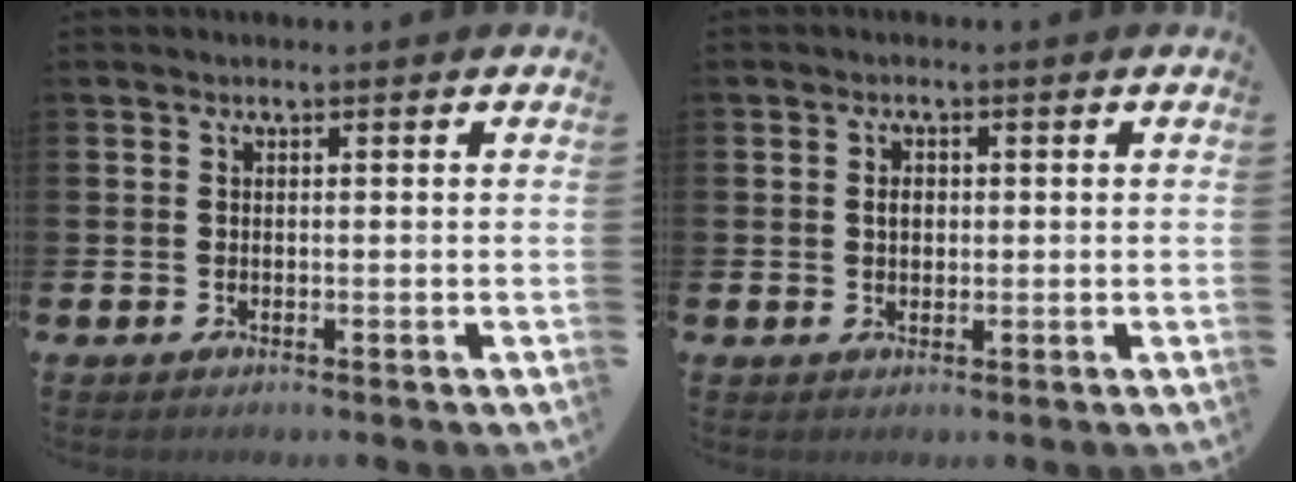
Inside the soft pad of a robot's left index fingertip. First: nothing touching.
{"total": 1.8, "force": [0.3, 1.3, 1.2], "torque": [-0.008, 0.003, 0.000]}